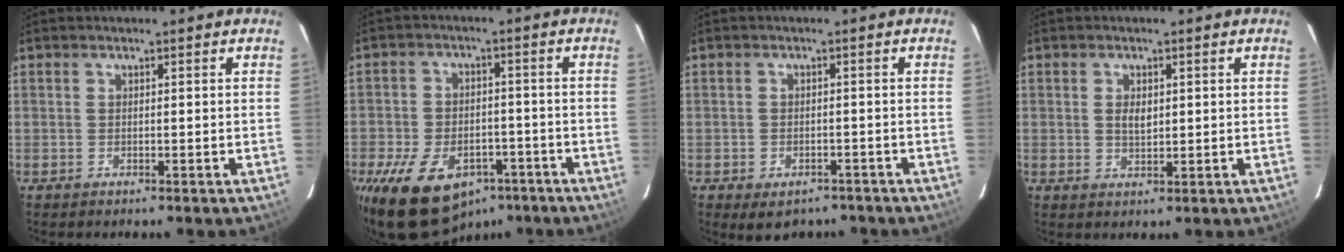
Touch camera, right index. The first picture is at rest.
{"total": 17.0, "force": [-10.0, 10.5, 8.9], "torque": [-0.201, -0.002, -0.144]}
{"total": 6.3, "force": [-4.4, 3.6, 2.6], "torque": [-0.047, -0.006, -0.050]}
{"total": 2.8, "force": [0.5, 1.7, 2.2], "torque": [-0.036, 0.001, 0.010]}